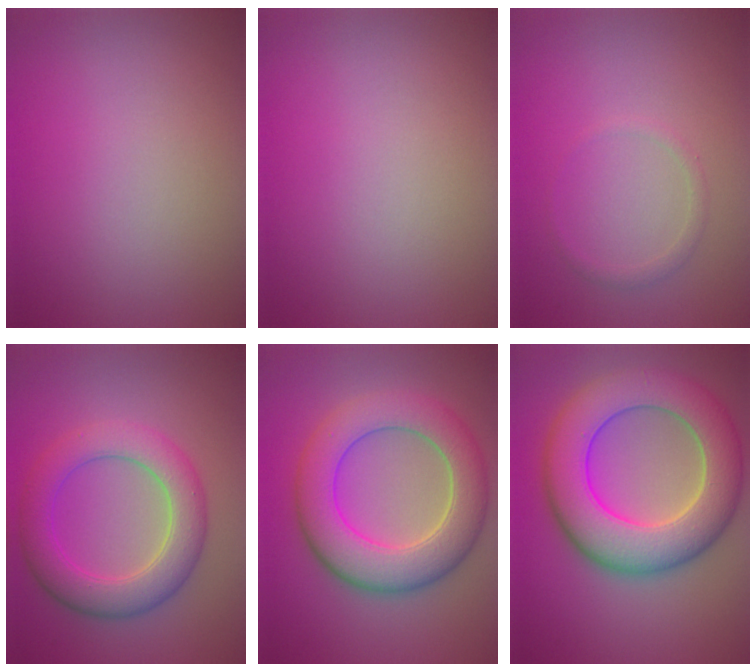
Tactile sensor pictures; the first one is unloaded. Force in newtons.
{"total": 0.0}
{"total": 1.0, "press": 1.0, "slide": 0.1}
{"total": 5.9, "press": 5.9, "slide": 0.0}
{"total": 7.9, "press": 7.9, "slide": 0.5}
{"total": 10.0, "press": 9.9, "slide": 0.5}